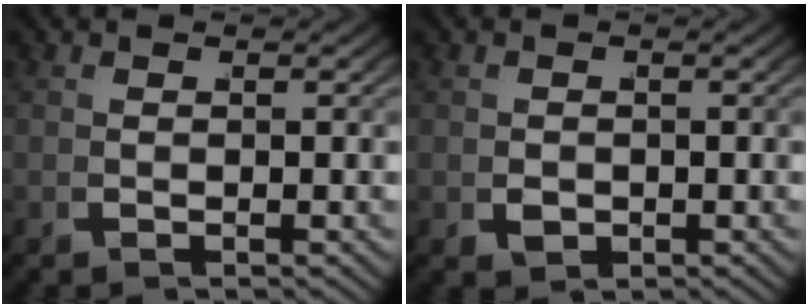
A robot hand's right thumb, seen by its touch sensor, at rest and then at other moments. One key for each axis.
{"total": 1.6, "fx": -0.4, "fy": 1.2, "fz": 1.0, "tx": -0.019, "ty": -0.012, "tz": 0.001}